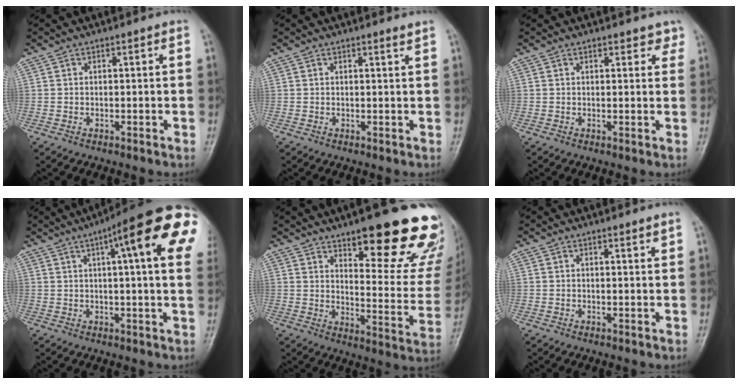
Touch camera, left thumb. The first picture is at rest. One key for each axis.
{"total": 0.8, "fx": 0.7, "fy": -0.2, "fz": 0.4, "tx": -0.014, "ty": -0.008, "tz": 0.011}
{"total": 2.4, "fx": 1.8, "fy": 1.2, "fz": 1.1, "tx": 0.009, "ty": -0.007, "tz": 0.016}
{"total": 20.0, "fx": 7.2, "fy": 3.8, "fz": 18.3, "tx": -0.235, "ty": 0.012, "tz": 0.085}
{"total": 23.8, "fx": 15.3, "fy": 6.9, "fz": 16.9, "tx": -0.174, "ty": -0.088, "tz": 0.203}
{"total": 1.2, "fx": 0.8, "fy": 0.0, "fz": 0.8, "tx": -0.009, "ty": -0.006, "tz": 0.013}